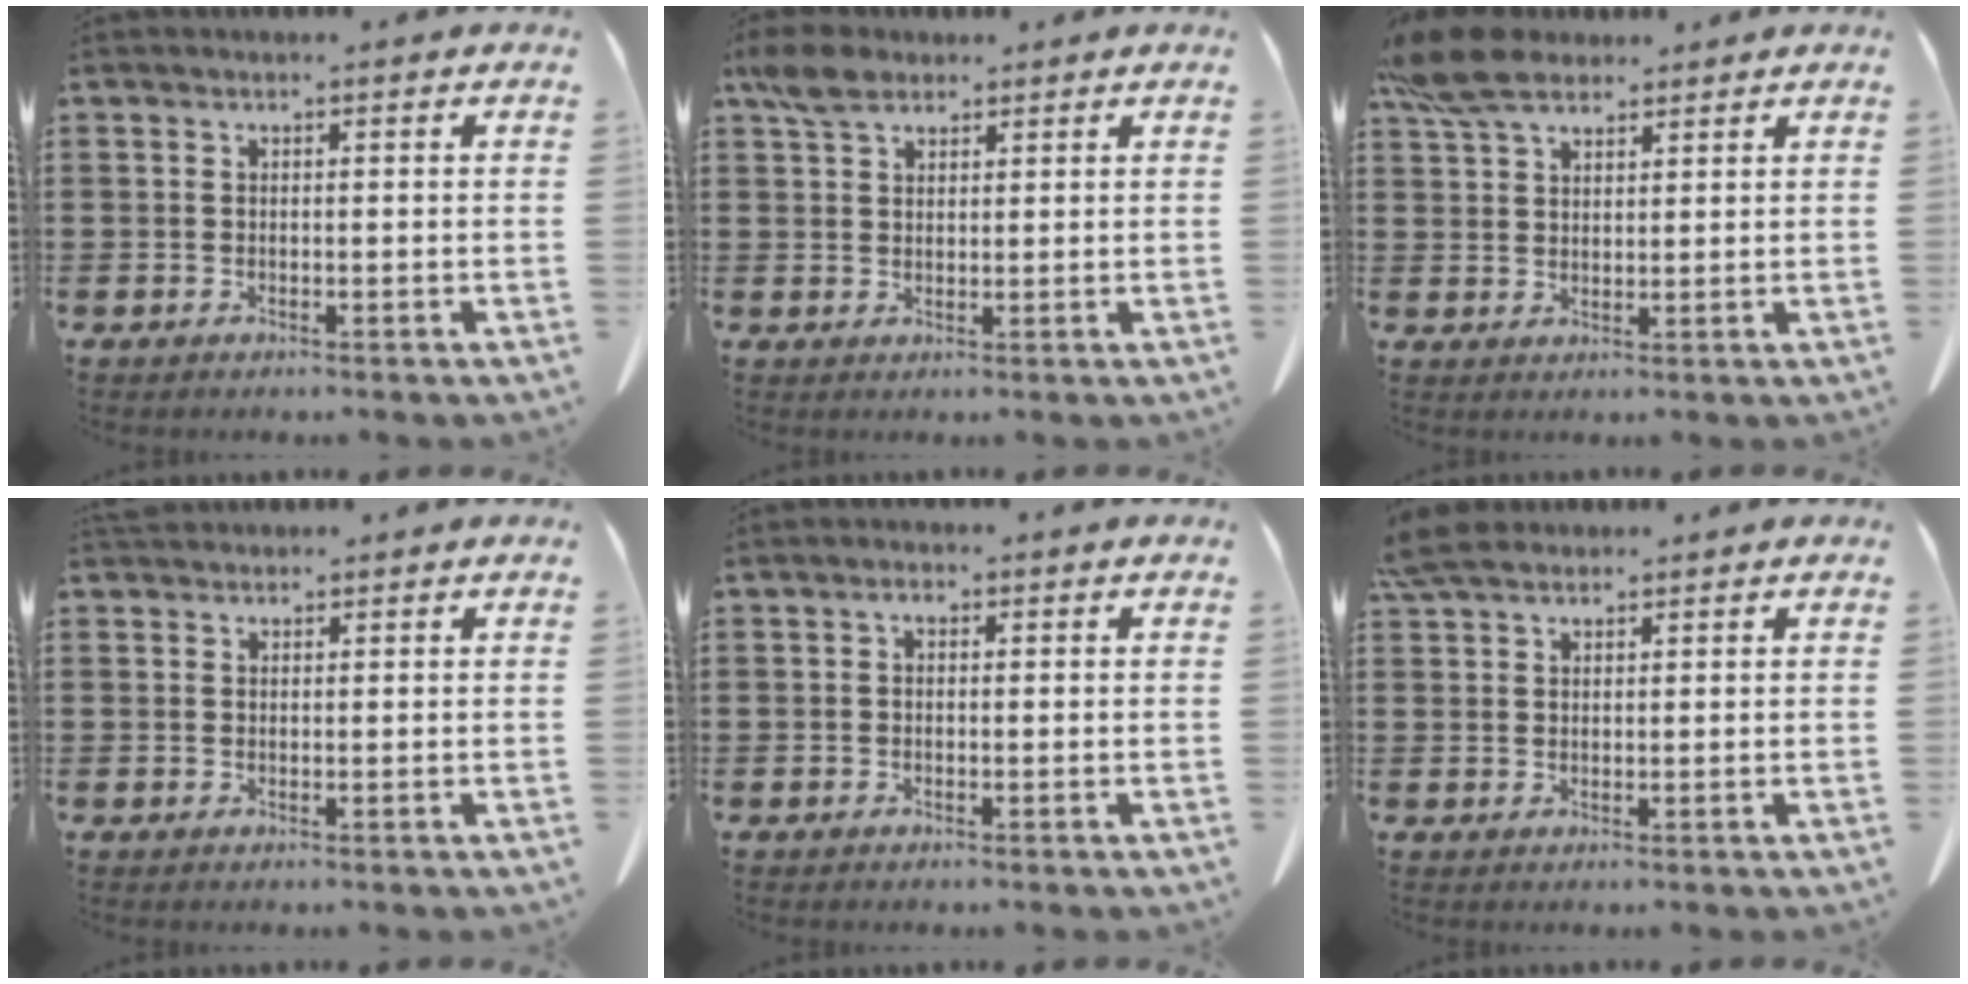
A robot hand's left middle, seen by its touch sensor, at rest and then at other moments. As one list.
[{"total": 4.2, "force": [3.0, 2.2, 1.9], "torque": [-0.039, 0.006, 0.056]}, {"total": 7.4, "force": [5.7, 3.0, 3.7], "torque": [-0.098, -0.004, 0.107]}, {"total": 1.4, "force": [1.3, 0.5, 0.2], "torque": [-0.009, 0.002, 0.026]}, {"total": 1.2, "force": [0.0, 0.7, 1.0], "torque": [-0.021, 0.006, -0.001]}, {"total": 4.1, "force": [3.3, 1.5, 1.9], "torque": [-0.048, 0.002, 0.064]}]